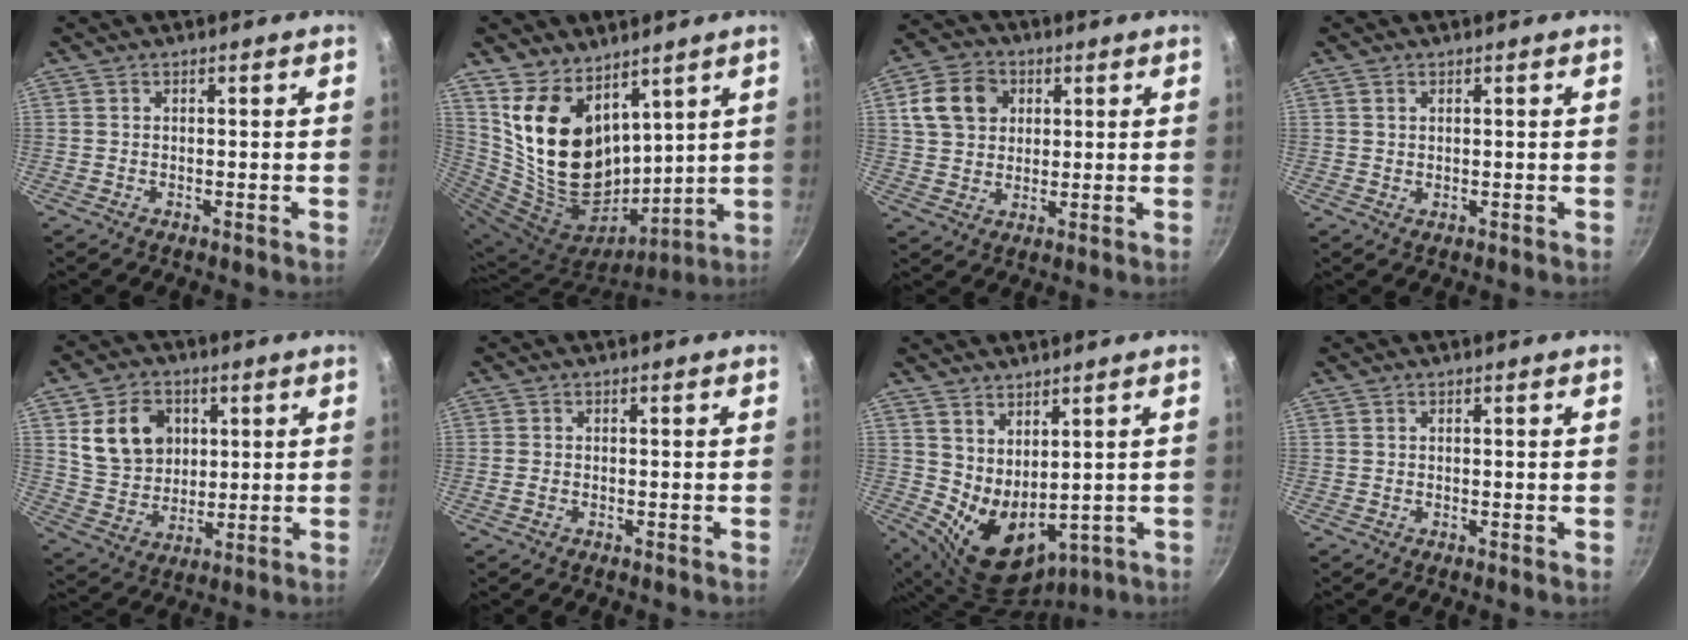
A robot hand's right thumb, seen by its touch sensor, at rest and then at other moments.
{"total": 19.8, "force": [10.2, 12.3, 11.7], "torque": [-0.214, -0.074, 0.212]}
{"total": 10.2, "force": [3.1, 8.2, 5.2], "torque": [-0.072, 0.007, 0.048]}
{"total": 0.8, "force": [0.6, 0.3, 0.4], "torque": [-0.003, -0.003, 0.007]}
{"total": 12.6, "force": [3.6, 10.0, 6.8], "torque": [-0.097, -0.010, 0.071]}
{"total": 1.2, "force": [-0.4, 0.8, 0.7], "torque": [-0.014, 0.001, -0.008]}
{"total": 10.4, "force": [2.4, 6.5, 7.8], "torque": [-0.104, -0.035, 0.071]}
{"total": 0.0}